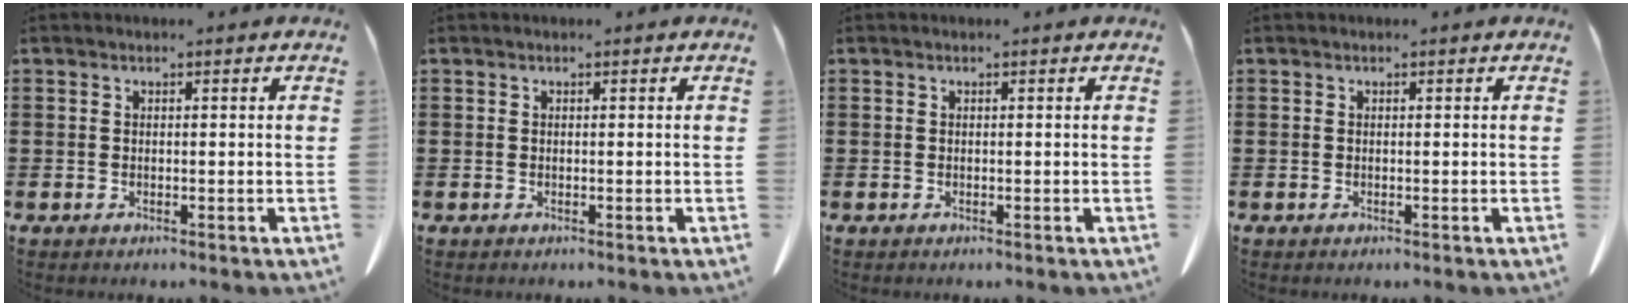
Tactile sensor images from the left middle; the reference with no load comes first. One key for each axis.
{"total": 0.0}
{"total": 0.0}
{"total": 0.0}